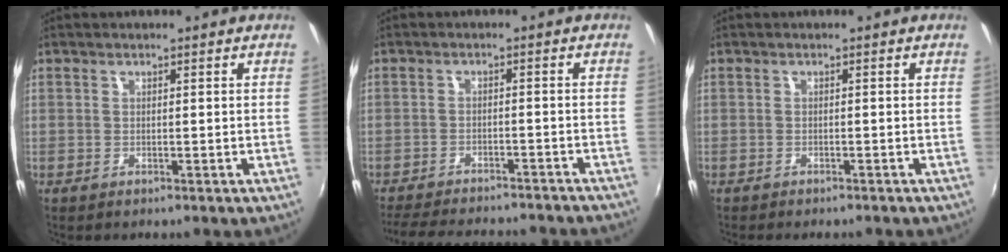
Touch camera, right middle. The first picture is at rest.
{"total": 18.1, "force": [-15.9, 4.4, 7.5], "torque": [-0.156, -0.018, -0.214]}
{"total": 2.2, "force": [-2.0, 0.6, 0.8], "torque": [-0.023, -0.009, -0.031]}